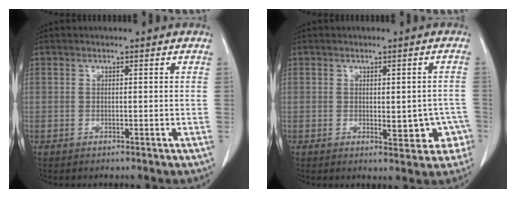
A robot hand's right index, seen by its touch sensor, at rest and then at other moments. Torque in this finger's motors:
{"motor_torque": [0.27, 0.32, 0.14, 0.05]}